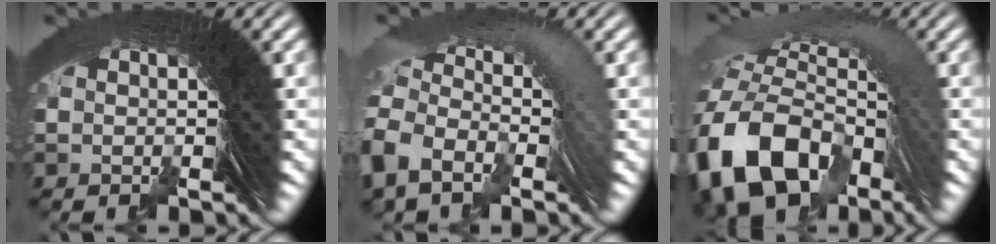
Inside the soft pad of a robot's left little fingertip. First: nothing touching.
{"total": 4.0, "force": [0.2, 2.9, 2.8], "torque": [-0.053, 0.012, 0.001]}
{"total": 9.0, "force": [-1.5, 6.2, 6.3], "torque": [-0.146, -0.028, -0.008]}